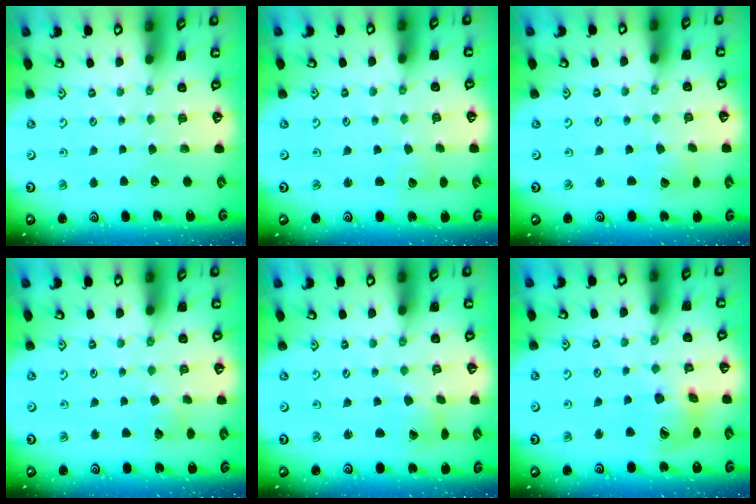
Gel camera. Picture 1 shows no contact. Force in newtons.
{"total": 1.6, "press": 1.6, "slide": 0.2}
{"total": 2.3, "press": 2.3, "slide": 0.2}
{"total": 3.4, "press": 3.3, "slide": 0.4}
{"total": 1.6, "press": 1.6, "slide": 0.1}
{"total": 13.0, "press": 12.9, "slide": 2.0}